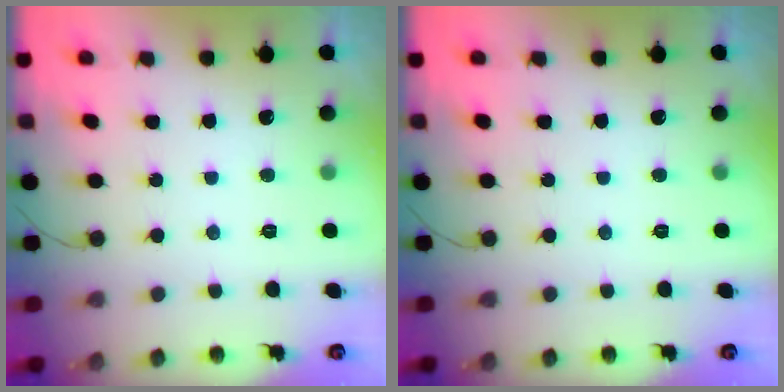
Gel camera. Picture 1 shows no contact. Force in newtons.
{"total": 0.0}